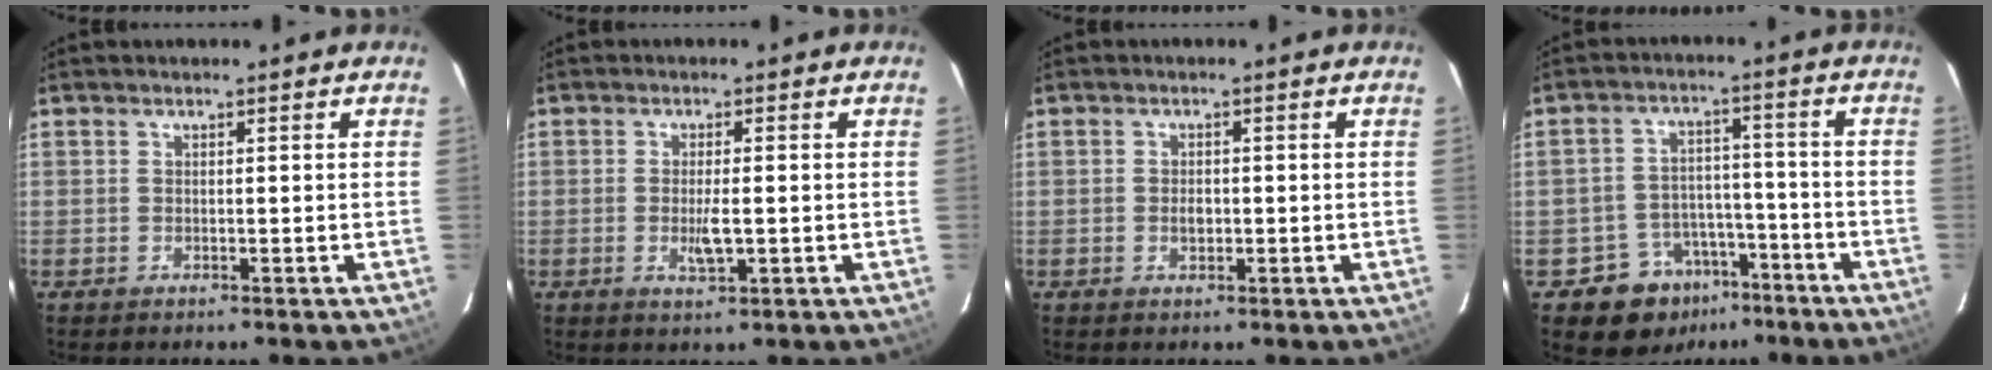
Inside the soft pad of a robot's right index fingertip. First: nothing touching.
{"total": 3.5, "force": [-0.6, 0.9, 3.3], "torque": [-0.059, -0.009, -0.007]}
{"total": 1.7, "force": [-0.3, 1.2, 1.1], "torque": [-0.019, 0.002, -0.004]}
{"total": 9.6, "force": [-6.0, 7.3, 1.6], "torque": [-0.038, 0.035, -0.076]}